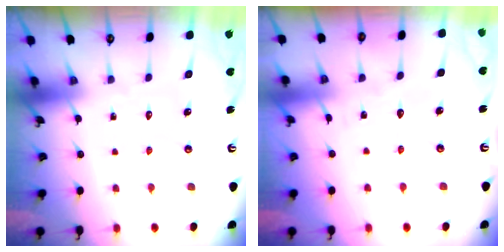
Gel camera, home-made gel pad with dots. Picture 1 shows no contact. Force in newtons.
{"total": 2.9, "press": 2.9, "slide": 0.3}